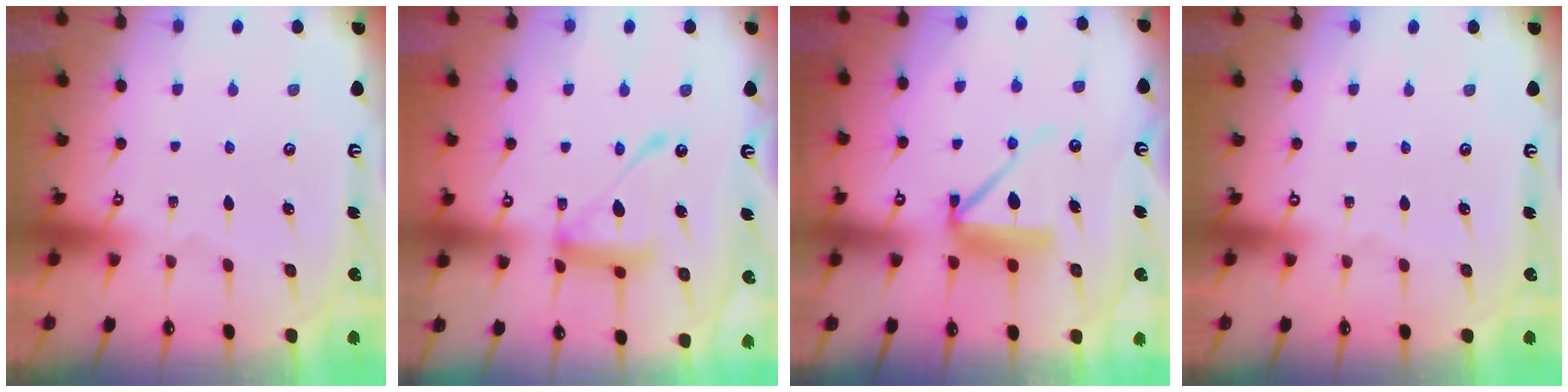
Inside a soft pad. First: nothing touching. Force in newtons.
{"total": 15.6, "press": 15.5, "slide": 1.4}
{"total": 10.8, "press": 10.7, "slide": 1.1}
{"total": 0.0}